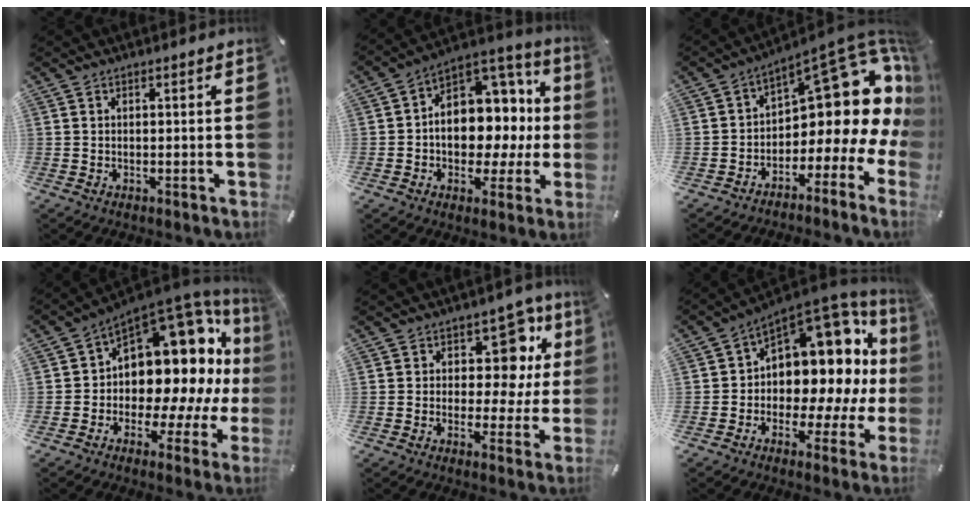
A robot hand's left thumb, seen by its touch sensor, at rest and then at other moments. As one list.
[{"total": 11.7, "force": [-0.3, 9.6, 6.6], "torque": [-0.087, -0.023, 0.004]}, {"total": 15.3, "force": [6.1, 7.9, 11.6], "torque": [-0.129, -0.072, 0.096]}, {"total": 19.2, "force": [5.2, 12.2, 13.8], "torque": [-0.190, -0.073, 0.094]}, {"total": 13.9, "force": [5.1, 8.9, 9.3], "torque": [-0.112, -0.035, 0.089]}, {"total": 14.5, "force": [5.3, 9.6, 9.5], "torque": [-0.111, -0.077, 0.089]}]